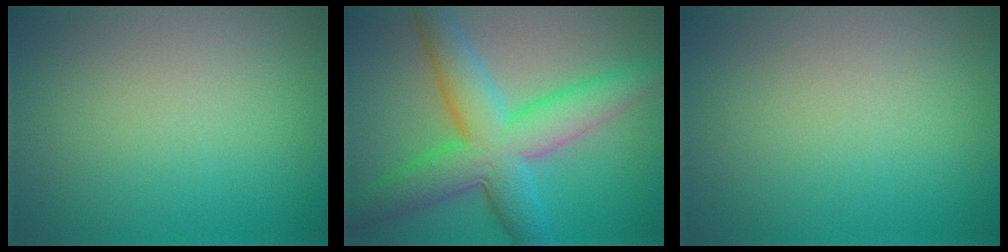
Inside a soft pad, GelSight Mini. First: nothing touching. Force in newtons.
{"total": 8.7, "press": 8.7, "slide": 0.1}
{"total": 0.0}